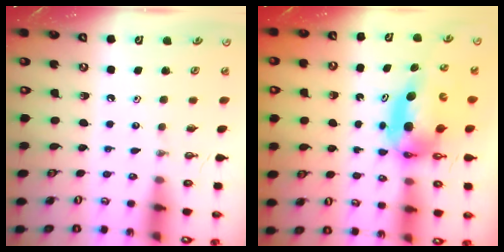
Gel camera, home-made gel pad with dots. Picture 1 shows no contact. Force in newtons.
{"total": 6.7, "press": 6.6, "slide": 0.4}